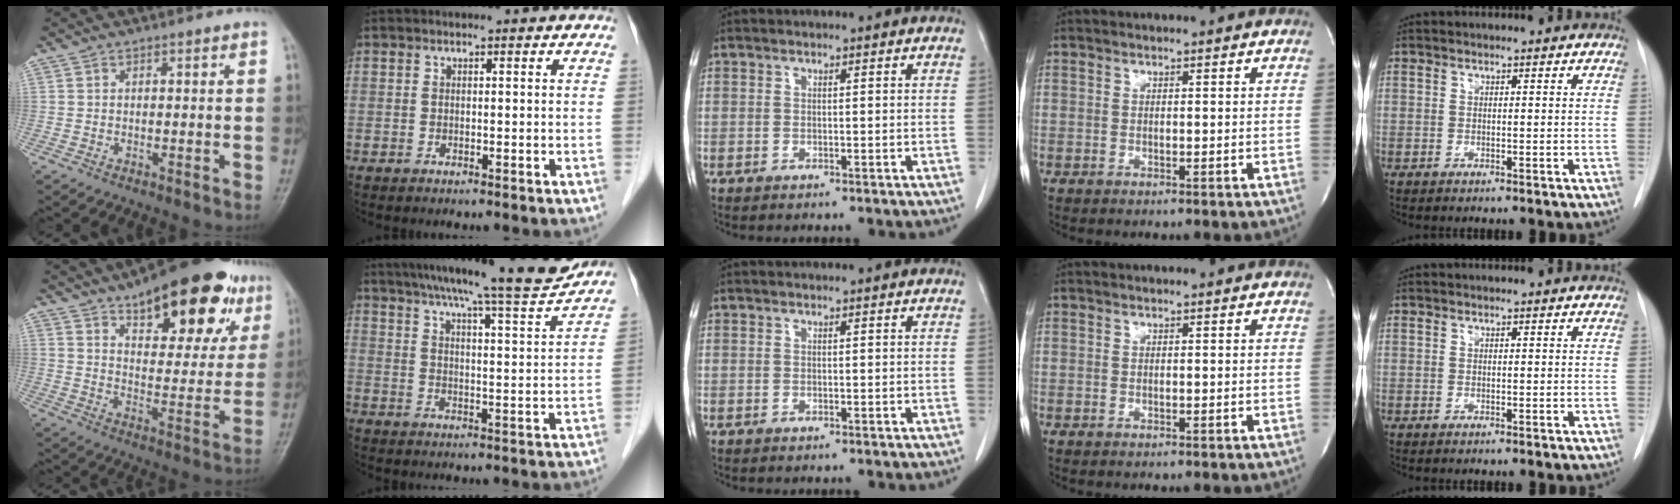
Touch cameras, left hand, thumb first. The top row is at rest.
{"thumb": {"total": 23.6, "force": [13.8, 9.5, 16.7], "torque": [-0.191, -0.034, 0.201]}, "index": {"total": 15.2, "force": [13.6, -0.1, 6.7], "torque": [-0.099, -0.014, 0.187]}}